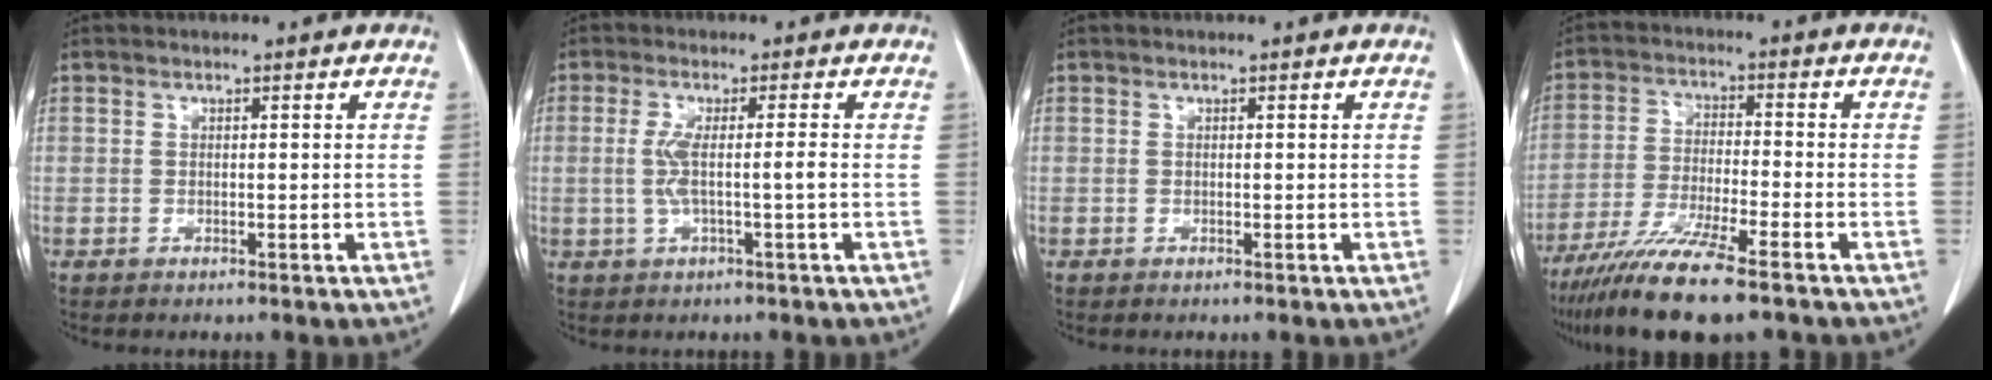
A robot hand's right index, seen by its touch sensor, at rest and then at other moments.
{"total": 4.1, "force": [-0.5, -0.3, 4.0], "torque": [-0.085, 0.001, -0.007]}
{"total": 0.0}
{"total": 12.2, "force": [-8.9, 0.6, 8.2], "torque": [-0.152, -0.032, -0.155]}